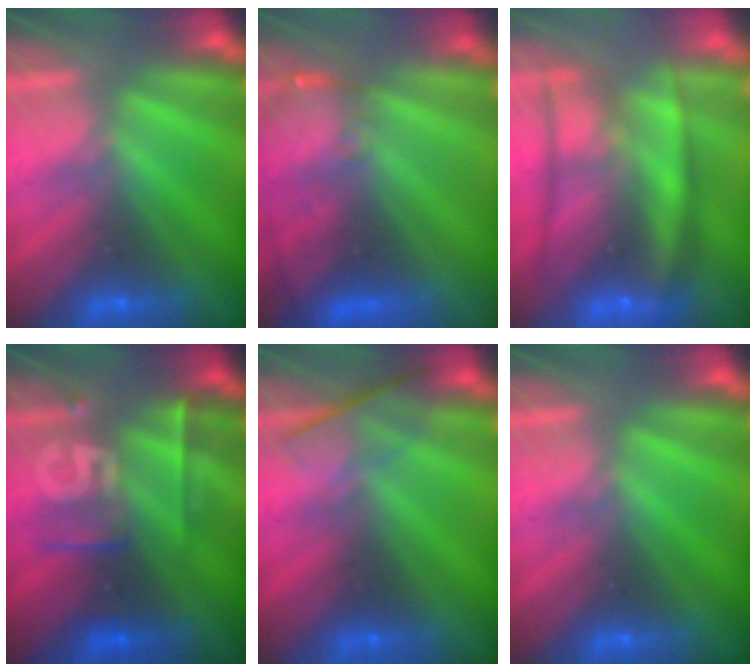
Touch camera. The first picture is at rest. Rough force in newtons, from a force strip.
{"total": 3.2}
{"total": 5.8}
{"total": 2.4}
{"total": 2.4}
{"total": 0.0}